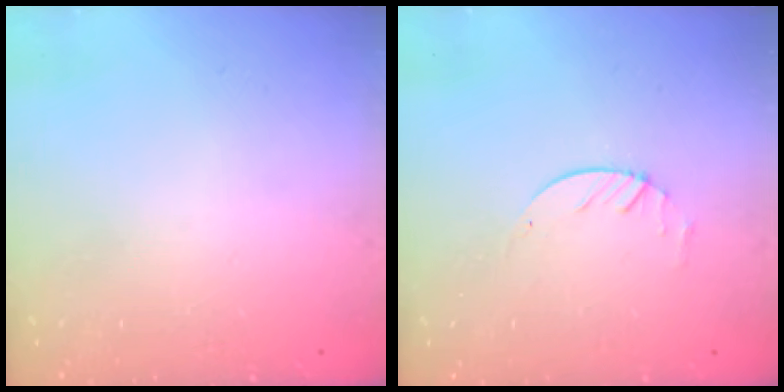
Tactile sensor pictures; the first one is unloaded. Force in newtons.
{"total": 1.9, "press": 1.9, "slide": 0.3}